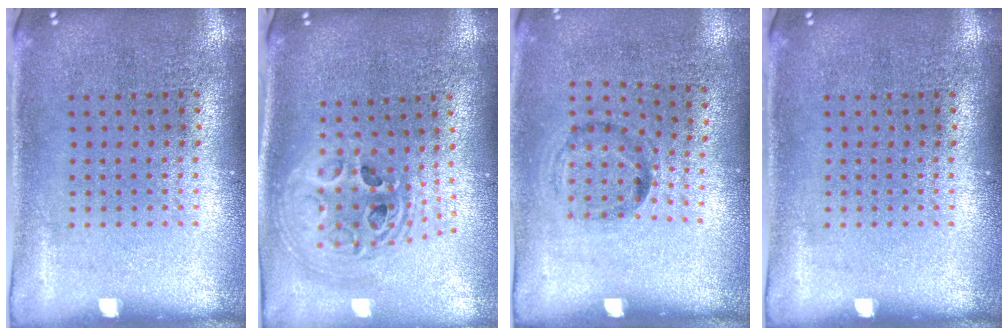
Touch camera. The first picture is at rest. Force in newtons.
{"total": 2.3, "press": 1.8, "slide": 1.5}
{"total": 1.3, "press": 0.7, "slide": 1.0}
{"total": 0.0}